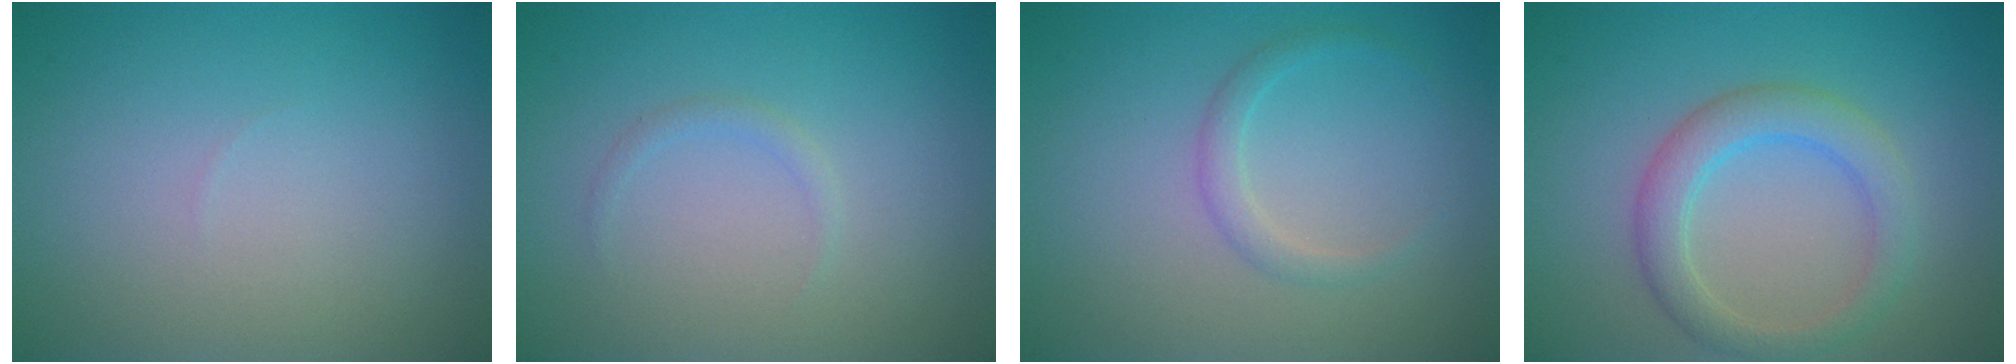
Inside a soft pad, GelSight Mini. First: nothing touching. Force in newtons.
{"total": 0.7, "press": 0.7, "slide": 0.1}
{"total": 1.5, "press": 1.5, "slide": 0.1}
{"total": 3.6, "press": 3.6, "slide": 0.1}